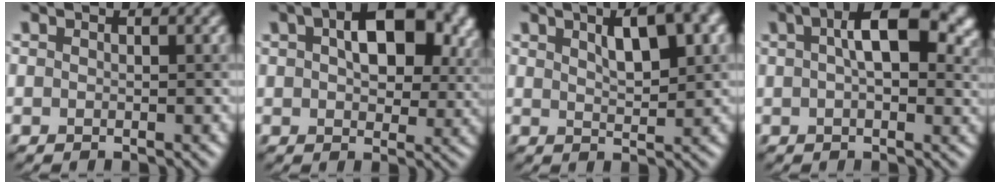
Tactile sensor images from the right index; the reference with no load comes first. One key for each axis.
{"total": 11.1, "fx": 3.7, "fy": 6.6, "fz": 8.1, "tx": -0.115, "ty": 0.013, "tz": 0.057}
{"total": 5.8, "fx": 2.9, "fy": 1.7, "fz": 4.7, "tx": -0.070, "ty": 0.010, "tz": 0.045}
{"total": 10.0, "fx": 3.1, "fy": 4.9, "fz": 8.2, "tx": -0.110, "ty": 0.016, "tz": 0.038}